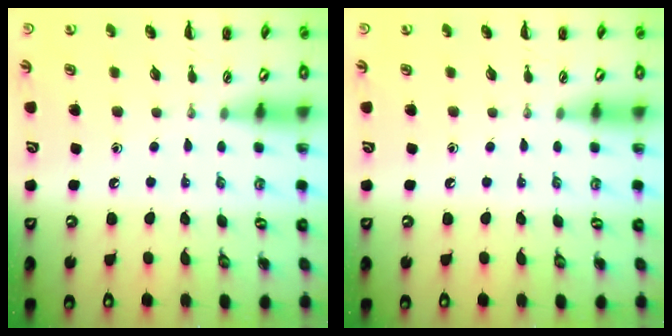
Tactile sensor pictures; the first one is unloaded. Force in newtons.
{"total": 0.0}